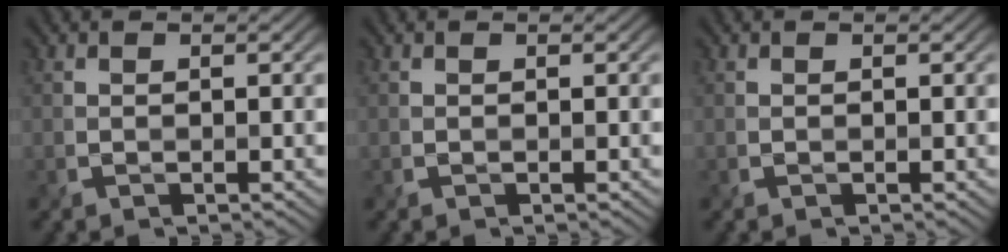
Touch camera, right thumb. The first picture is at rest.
{"total": 0.0}
{"total": 0.0}